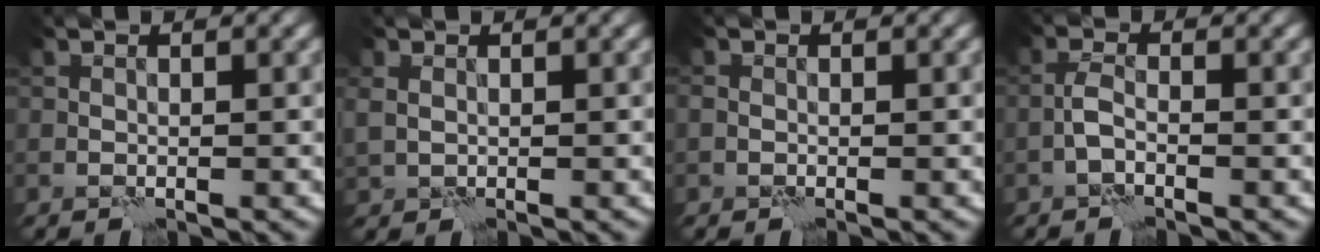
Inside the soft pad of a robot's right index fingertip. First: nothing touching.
{"total": 1.3, "force": [0.5, 1.0, 0.6], "torque": [-0.012, -0.003, 0.013]}
{"total": 0.0}
{"total": 1.1, "force": [-0.6, 0.2, 0.9], "torque": [-0.019, 0.004, -0.018]}